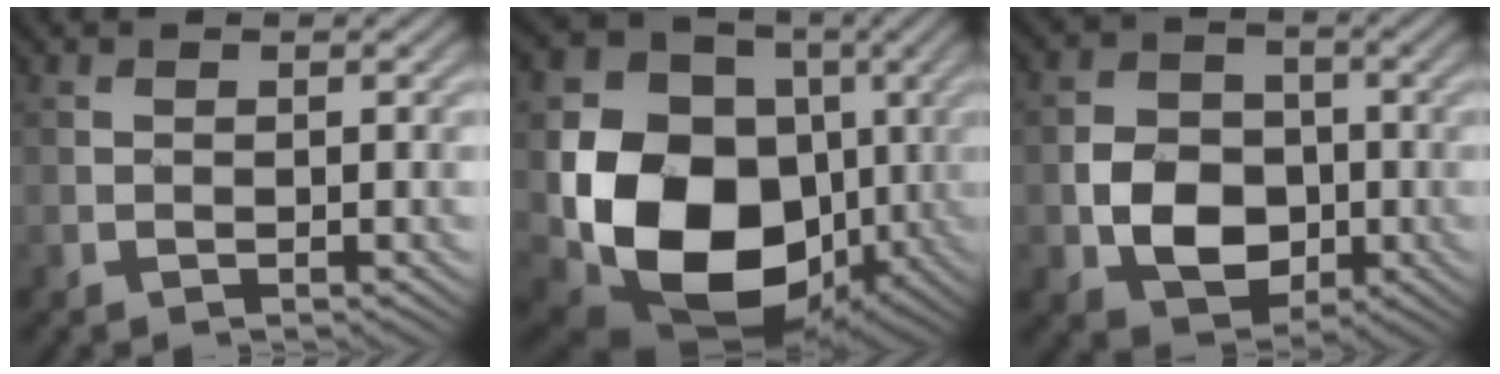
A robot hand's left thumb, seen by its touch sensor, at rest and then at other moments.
{"total": 17.6, "force": [-2.3, 14.0, 10.4], "torque": [-0.210, -0.045, -0.026]}
{"total": 7.3, "force": [-1.6, 5.8, 4.1], "torque": [-0.080, -0.007, -0.038]}